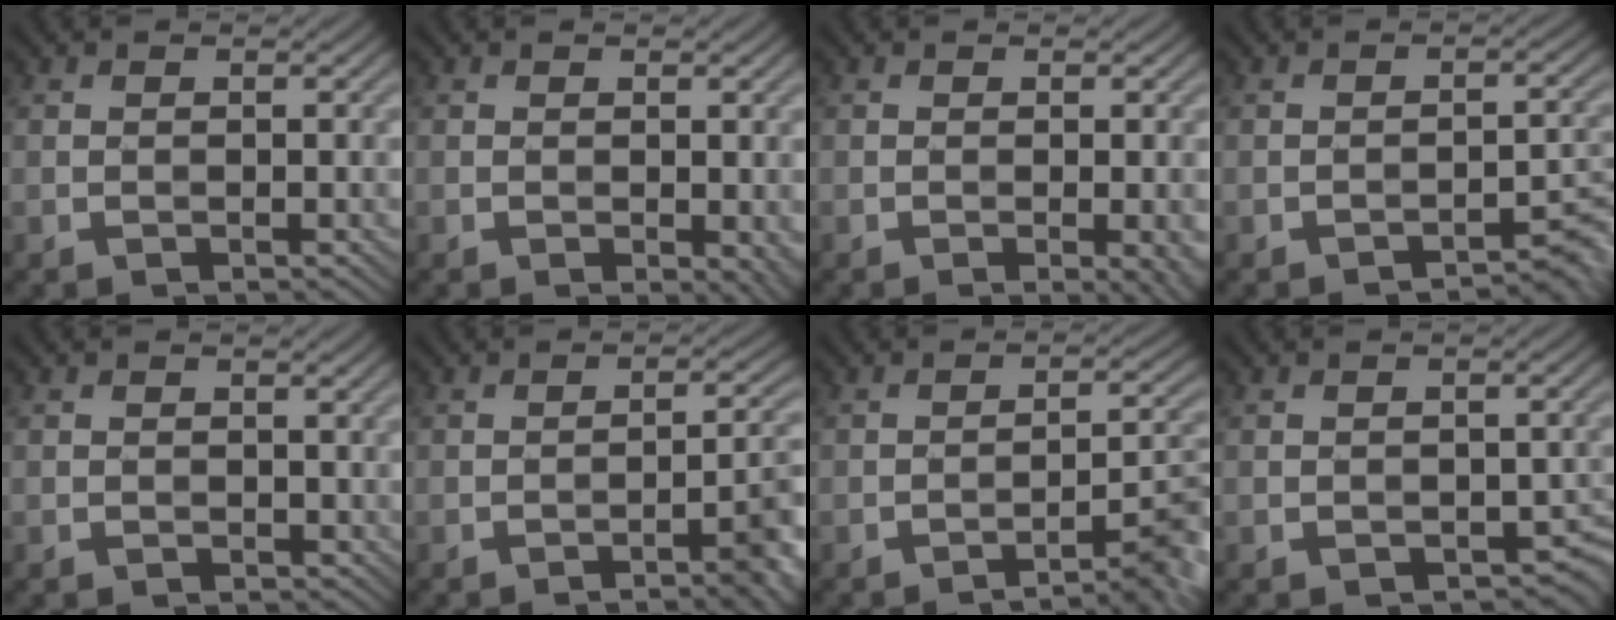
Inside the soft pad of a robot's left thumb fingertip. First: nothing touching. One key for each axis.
{"total": 2.2, "fx": -0.3, "fy": 1.2, "fz": 1.8, "tx": -0.023, "ty": -0.003, "tz": -0.003}
{"total": 1.9, "fx": -0.6, "fy": 0.3, "fz": 1.8, "tx": -0.026, "ty": -0.004, "tz": -0.009}
{"total": 2.6, "fx": -2.2, "fy": 0.4, "fz": 1.2, "tx": -0.016, "ty": 0.011, "tz": -0.031}
{"total": 0.9, "fx": 0.4, "fy": 0.7, "fz": 0.3, "tx": -0.009, "ty": -0.002, "tz": 0.007}
{"total": 5.3, "fx": -2.6, "fy": 0.9, "fz": 4.5, "tx": -0.053, "ty": 0.010, "tz": -0.041}
{"total": 4.4, "fx": -3.0, "fy": 0.3, "fz": 3.1, "tx": -0.043, "ty": 0.019, "tz": -0.051}
{"total": 2.2, "fx": -0.8, "fy": 1.6, "fz": 1.4, "tx": -0.029, "ty": -0.013, "tz": -0.007}